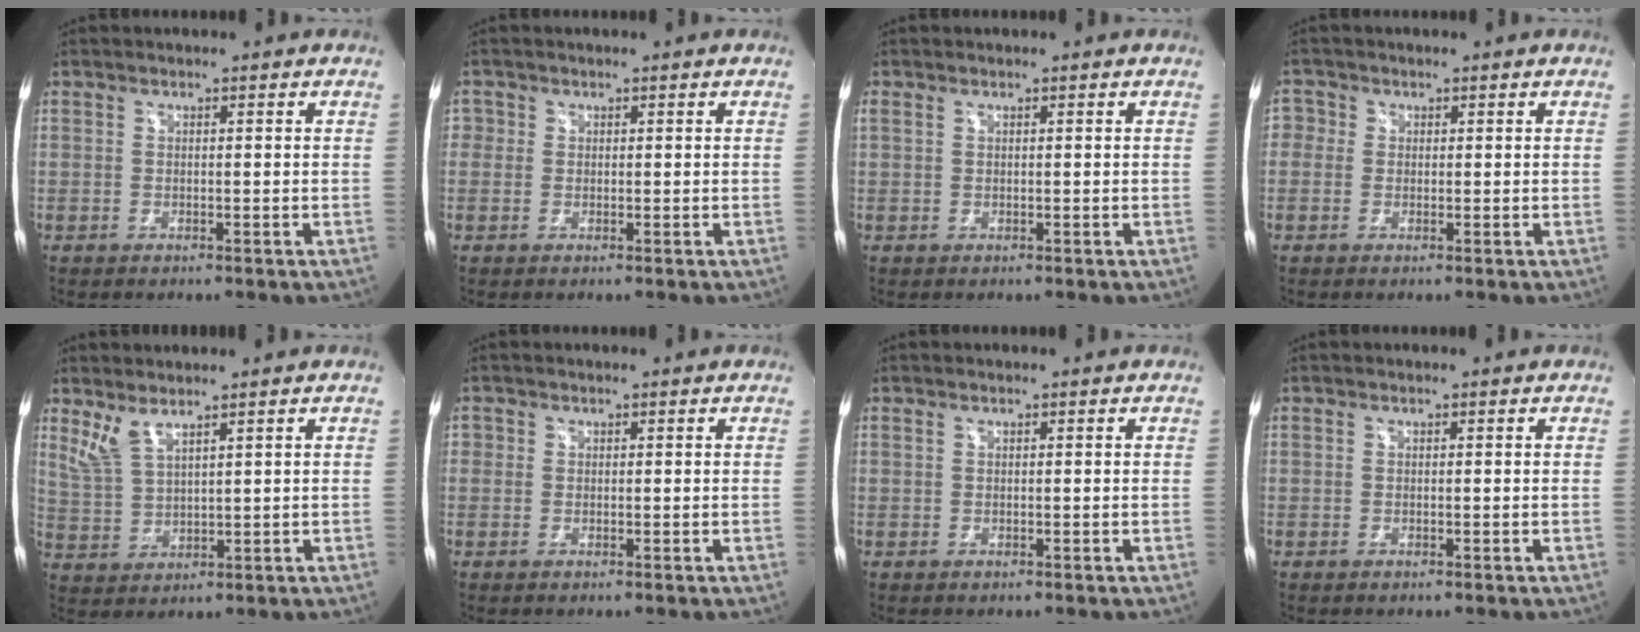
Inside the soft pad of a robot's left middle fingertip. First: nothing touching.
{"total": 1.5, "force": [0.3, 1.5, 0.1], "torque": [0.012, 0.003, 0.003]}
{"total": 0.7, "force": [0.5, 0.3, 0.4], "torque": [-0.021, 0.018, 0.015]}
{"total": 2.1, "force": [0.3, 2.1, 0.3], "torque": [0.008, 0.008, 0.000]}
{"total": 4.4, "force": [3.3, 1.0, 2.7], "torque": [-0.070, -0.004, 0.081]}
{"total": 0.8, "force": [0.2, 0.8, 0.1], "torque": [0.008, 0.003, 0.002]}
{"total": 0.0}
{"total": 0.0}